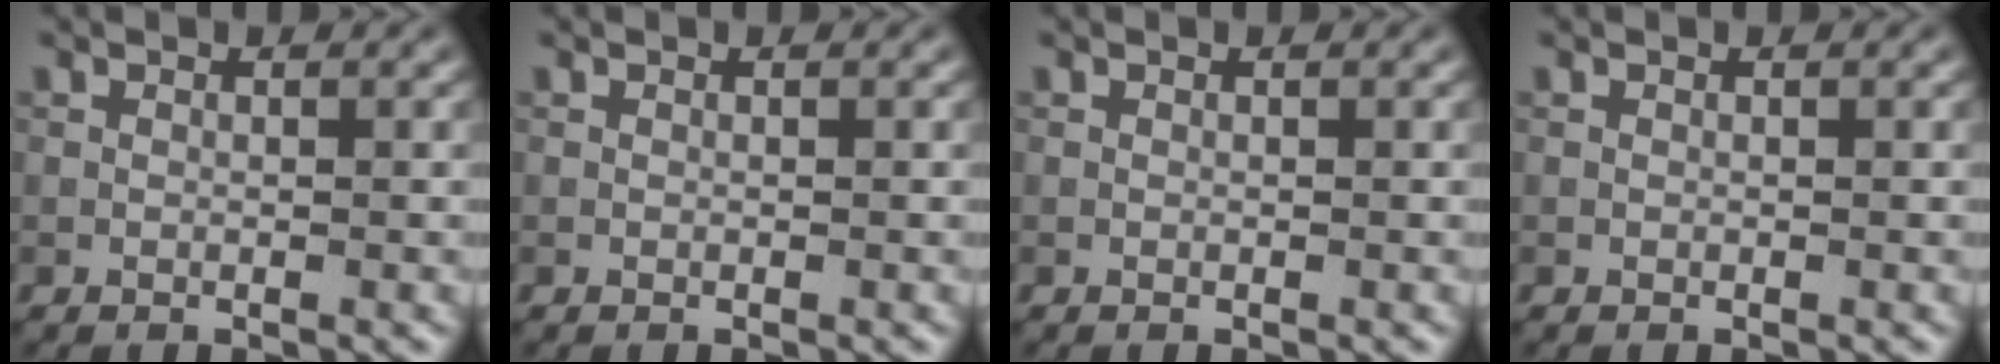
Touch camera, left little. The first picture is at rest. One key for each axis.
{"total": 0.0}
{"total": 0.0}
{"total": 0.0}